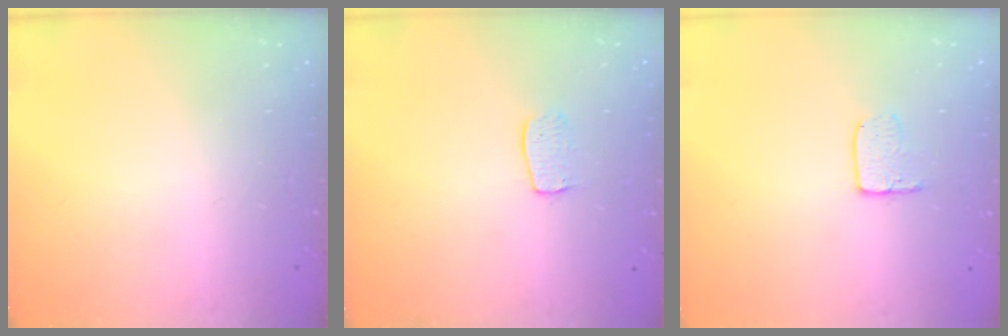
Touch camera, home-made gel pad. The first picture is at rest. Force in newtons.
{"total": 6.6, "press": 6.6, "slide": 0.2}
{"total": 5.8, "press": 5.8, "slide": 0.4}